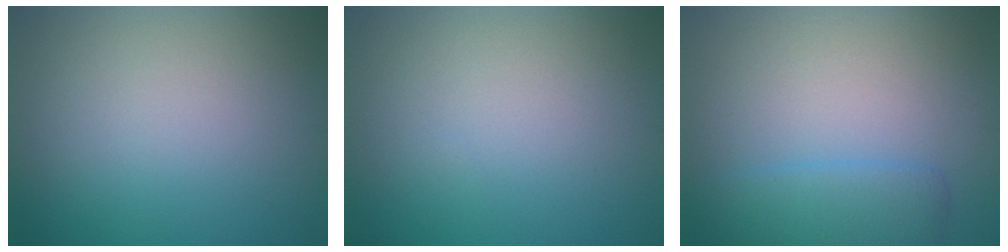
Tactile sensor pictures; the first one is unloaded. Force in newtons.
{"total": 0.0}
{"total": 2.7, "press": 2.7, "slide": 0.1}